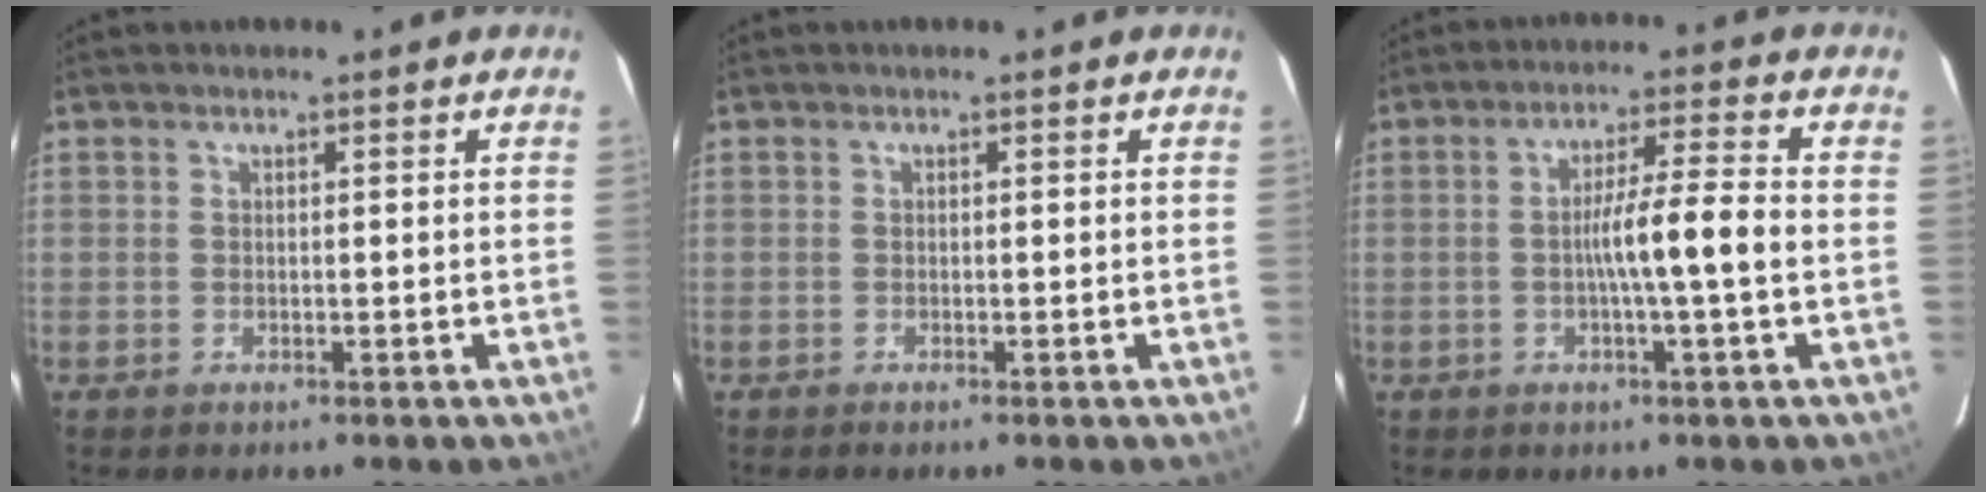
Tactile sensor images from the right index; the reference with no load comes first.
{"total": 0.6, "force": [-0.5, -0.1, 0.3], "torque": [-0.007, -0.001, -0.008]}
{"total": 7.2, "force": [-1.0, -0.6, 7.1], "torque": [-0.121, 0.007, -0.019]}